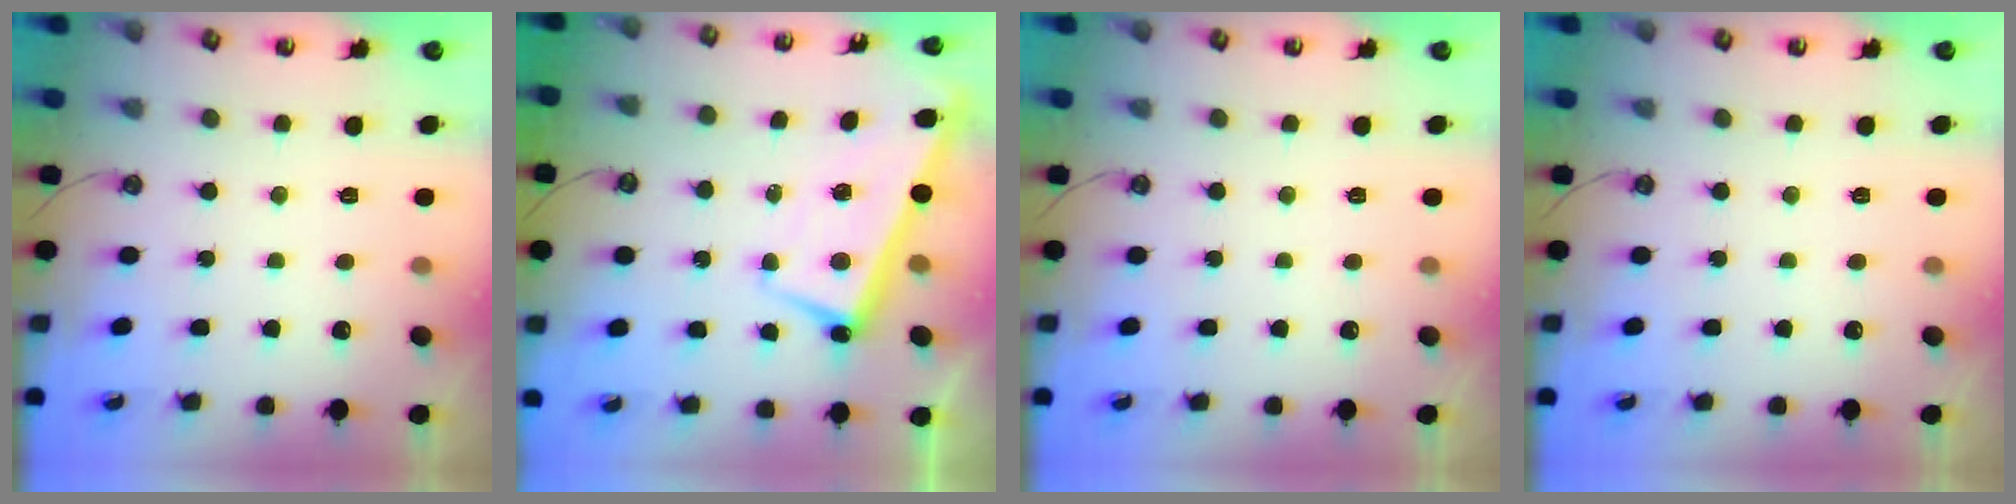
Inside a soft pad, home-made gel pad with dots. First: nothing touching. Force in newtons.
{"total": 2.7, "press": 2.7, "slide": 0.4}
{"total": 0.0}
{"total": 0.0}